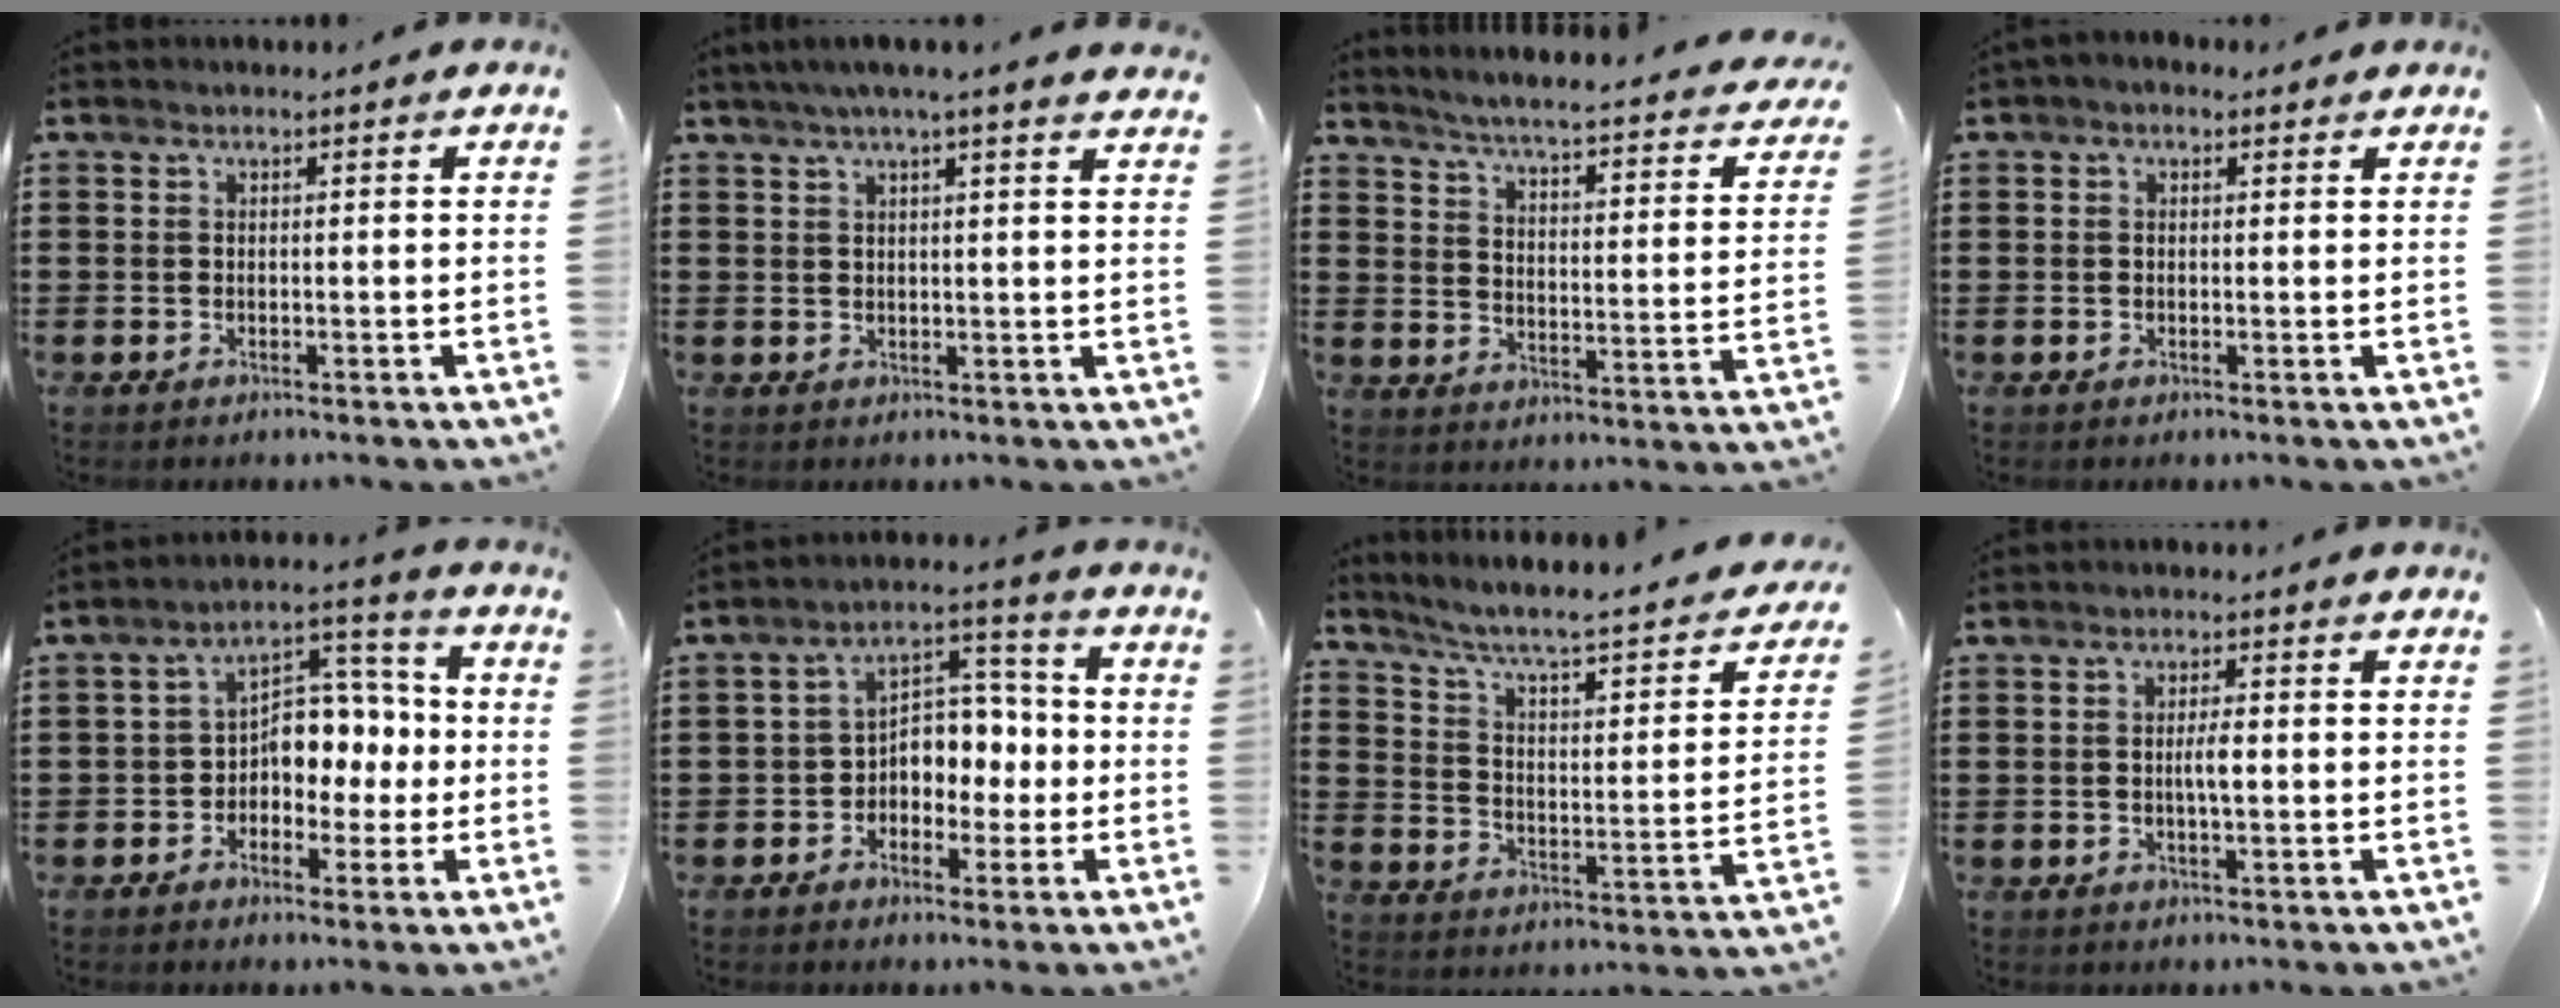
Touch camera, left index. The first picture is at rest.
{"total": 3.2, "force": [2.5, -0.3, 1.9], "torque": [-0.044, 0.001, 0.045]}
{"total": 3.4, "force": [2.9, -0.5, 1.8], "torque": [-0.053, -0.037, 0.037]}
{"total": 1.0, "force": [0.0, 0.8, 0.7], "torque": [-0.015, 0.006, 0.000]}
{"total": 7.1, "force": [-0.2, 5.8, 4.1], "torque": [-0.079, 0.002, -0.011]}
{"total": 5.9, "force": [-0.6, 5.0, 3.0], "torque": [-0.064, 0.008, -0.018]}
{"total": 4.3, "force": [2.7, 0.7, 3.4], "torque": [-0.080, -0.033, 0.033]}
{"total": 2.8, "force": [-0.1, 0.6, 2.7], "torque": [-0.051, -0.001, -0.003]}